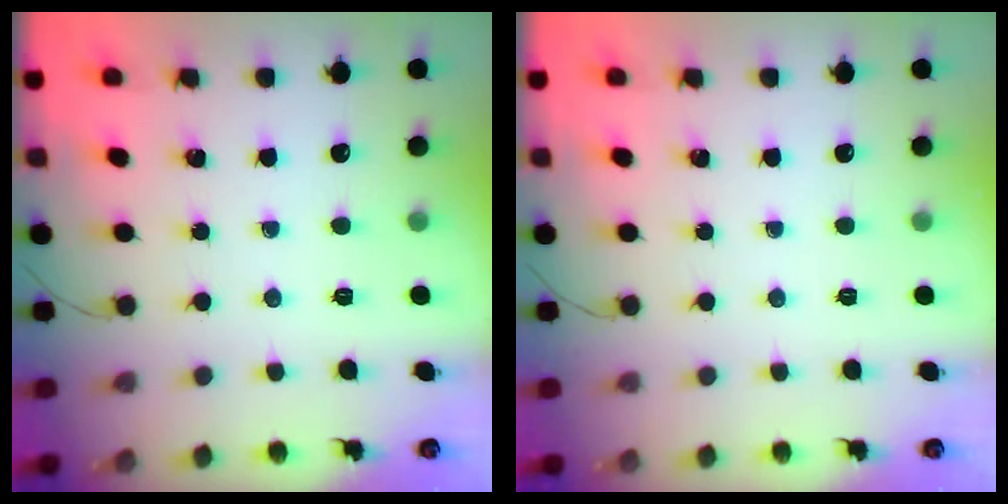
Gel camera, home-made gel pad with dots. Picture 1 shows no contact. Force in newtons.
{"total": 0.0}